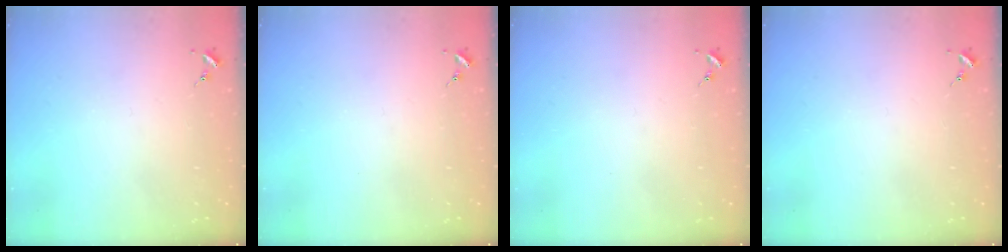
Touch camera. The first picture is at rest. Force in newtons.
{"total": 0.0}
{"total": 0.0}
{"total": 0.0}